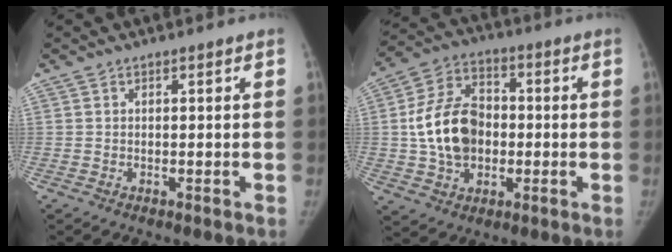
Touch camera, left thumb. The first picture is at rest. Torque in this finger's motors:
{"motor_torque": [1.02, 2.59, 0.92, -0.81, 0.33]}